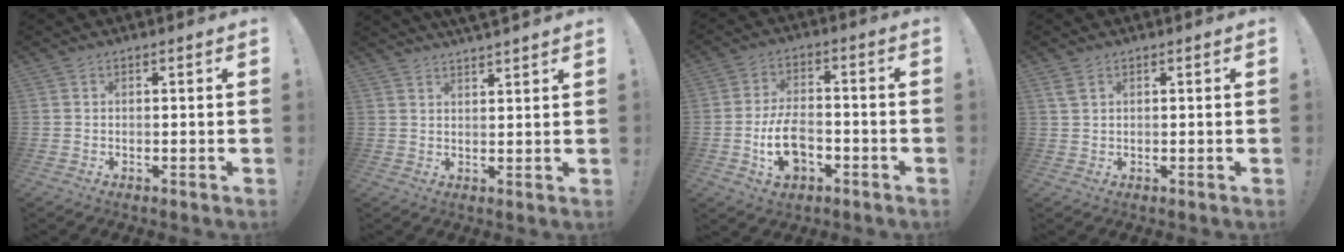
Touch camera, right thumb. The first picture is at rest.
{"total": 3.7, "force": [3.6, 0.2, 1.0], "torque": [-0.013, -0.023, 0.063]}
{"total": 12.4, "force": [-4.3, 7.9, 8.5], "torque": [-0.137, 0.022, -0.075]}
{"total": 2.7, "force": [1.5, 1.4, 1.7], "torque": [-0.026, -0.003, 0.027]}